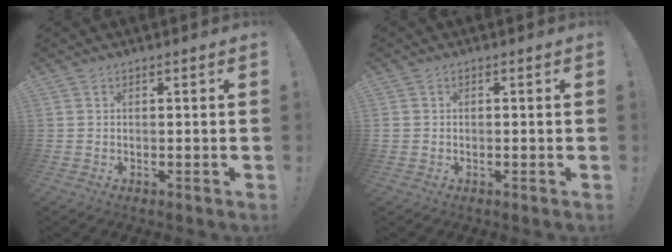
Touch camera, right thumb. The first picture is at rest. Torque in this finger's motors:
{"motor_torque": [-0.32, -0.19, -0.29, 0.23, 0.09]}